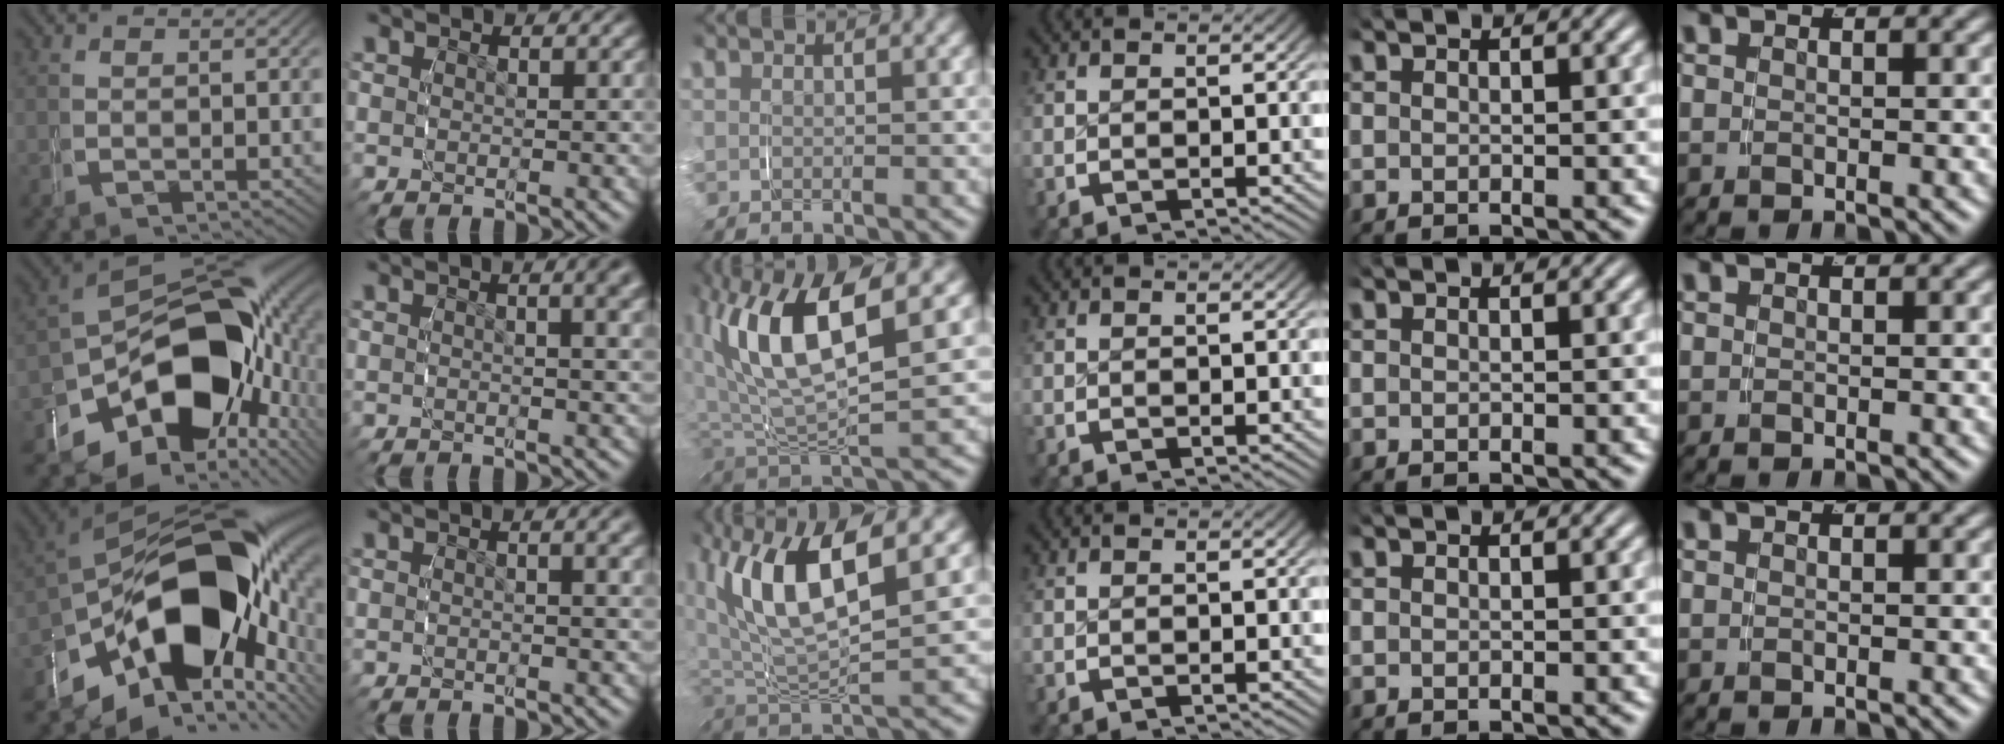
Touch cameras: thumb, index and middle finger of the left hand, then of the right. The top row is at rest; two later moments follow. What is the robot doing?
{"motion": "grasp_and_lifting", "object": "keyboard"}